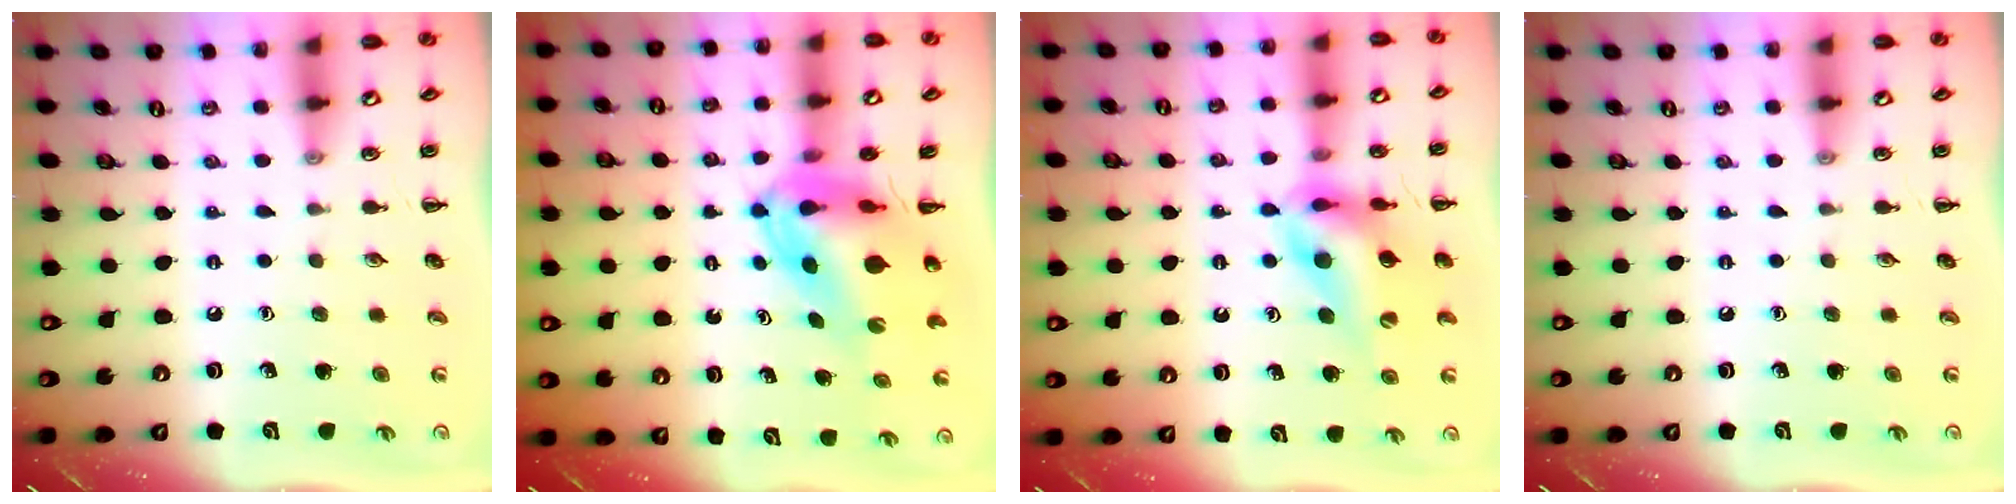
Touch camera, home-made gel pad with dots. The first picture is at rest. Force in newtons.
{"total": 8.5, "press": 8.2, "slide": 2.4}
{"total": 12.2, "press": 11.6, "slide": 3.8}
{"total": 0.0}